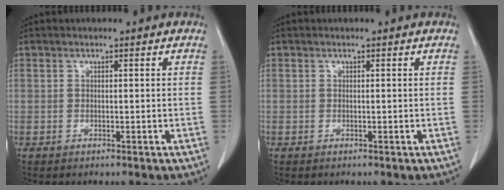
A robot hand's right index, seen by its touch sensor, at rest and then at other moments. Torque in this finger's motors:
{"motor_torque": [0.00, 0.00, 0.02, 0.00]}